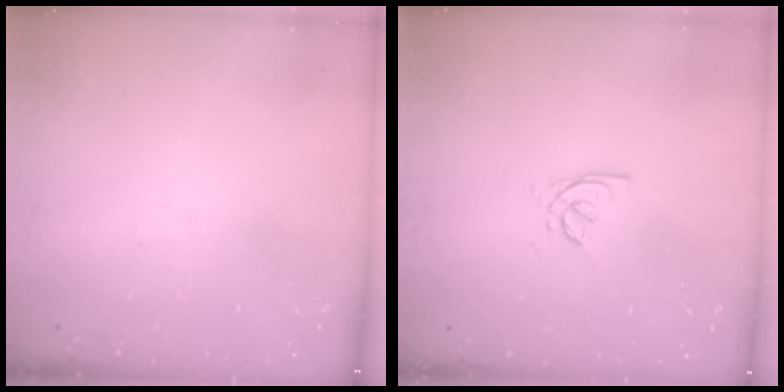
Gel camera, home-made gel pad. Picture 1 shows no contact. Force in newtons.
{"total": 2.1, "press": 2.0, "slide": 0.6}